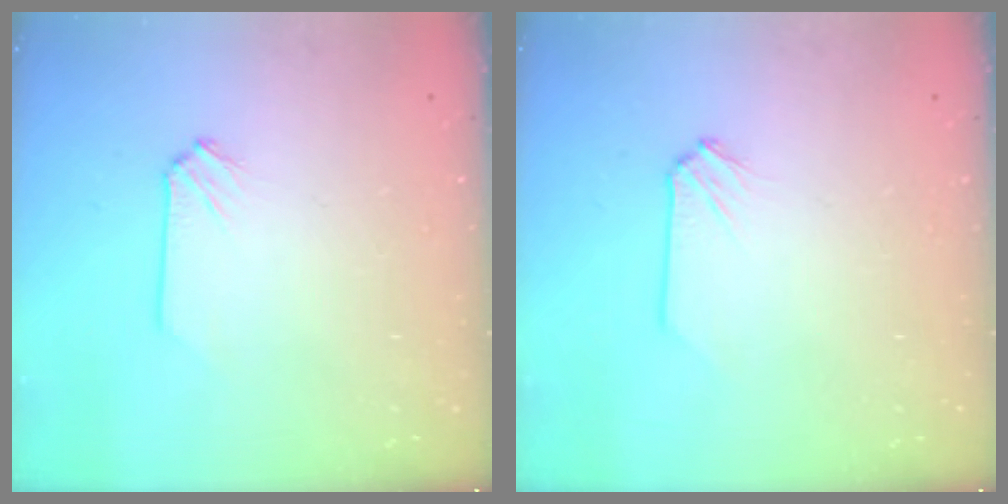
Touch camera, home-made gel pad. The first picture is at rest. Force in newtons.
{"total": 0.0}